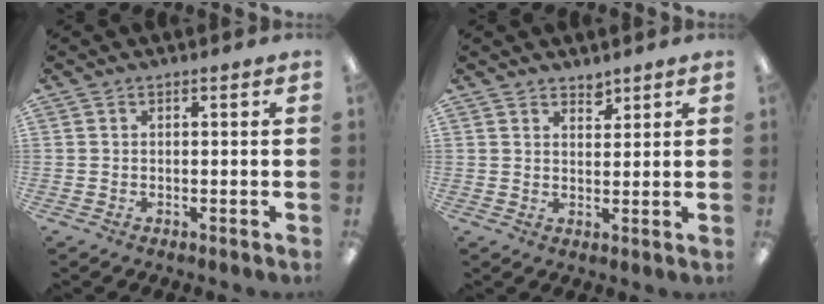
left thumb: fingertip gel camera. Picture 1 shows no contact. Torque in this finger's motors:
{"motor_torque": [-0.10, -0.04, -0.17, -0.17, 0.04]}